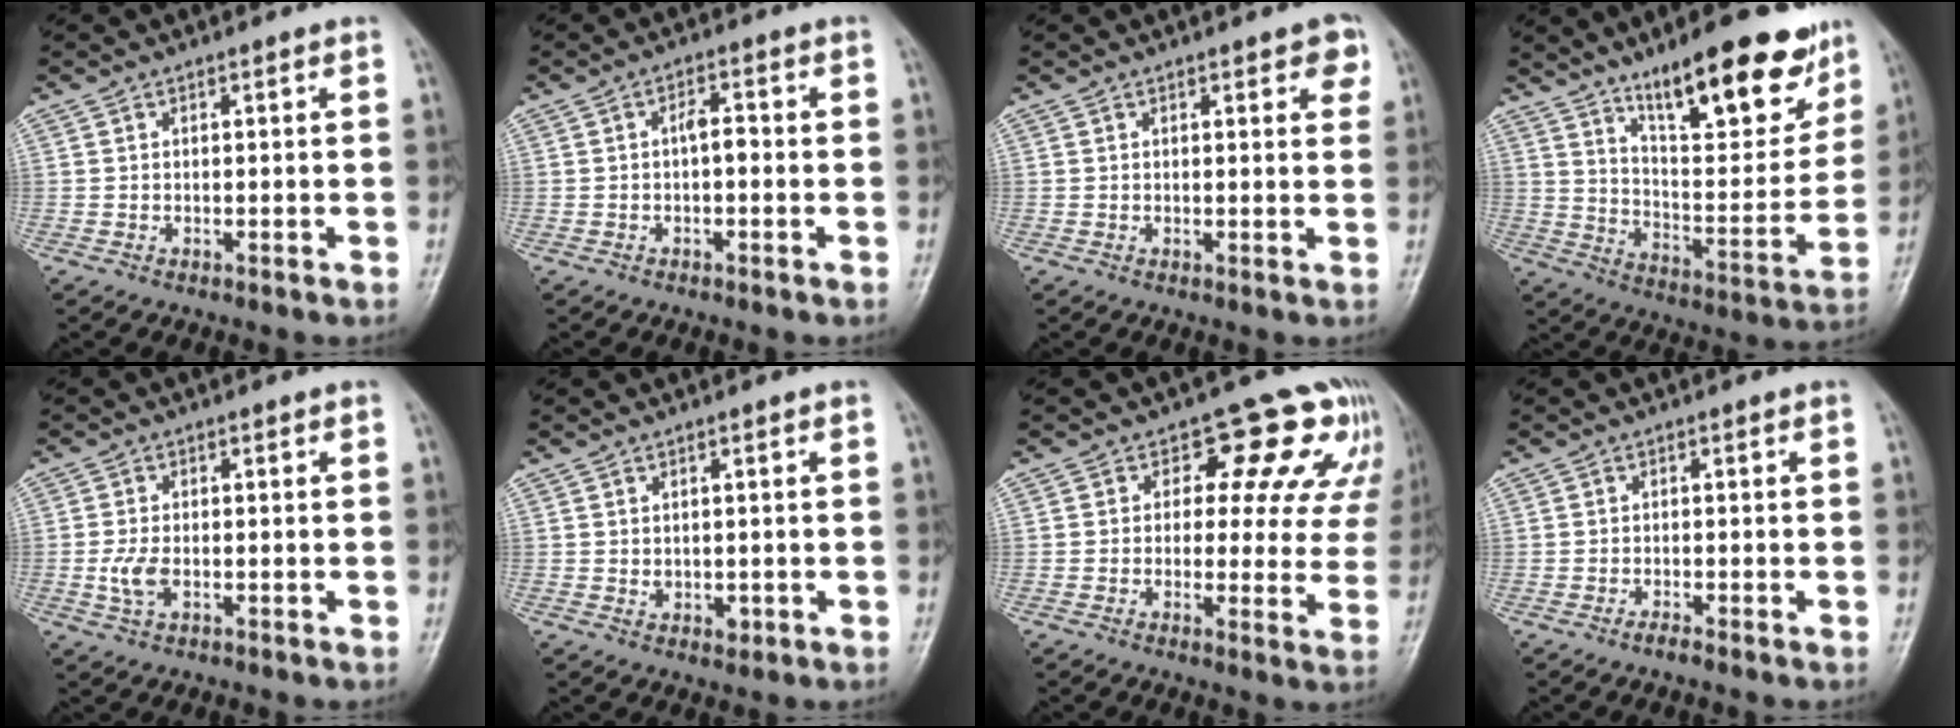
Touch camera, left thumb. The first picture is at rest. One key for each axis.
{"total": 2.7, "fx": -0.3, "fy": 1.3, "fz": 2.3, "tx": -0.027, "ty": 0.010, "tz": -0.012}
{"total": 3.7, "fx": 2.0, "fy": 1.6, "fz": 2.8, "tx": -0.015, "ty": -0.006, "tz": 0.018}
{"total": 20.6, "fx": 13.6, "fy": 6.6, "fz": 14.1, "tx": -0.164, "ty": -0.071, "tz": 0.217}
{"total": 3.7, "fx": -0.8, "fy": 2.1, "fz": 3.0, "tx": -0.067, "ty": -0.001, "tz": -0.016}
{"total": 2.1, "fx": -0.1, "fy": 1.6, "fz": 1.4, "tx": -0.015, "ty": -0.003, "tz": 0.005}
{"total": 12.2, "fx": 6.9, "fy": 7.2, "fz": 7.0, "tx": -0.028, "ty": -0.028, "tz": 0.062}
{"total": 1.1, "fx": -0.9, "fy": 0.0, "fz": 0.6, "tx": -0.018, "ty": 0.001, "tz": -0.021}